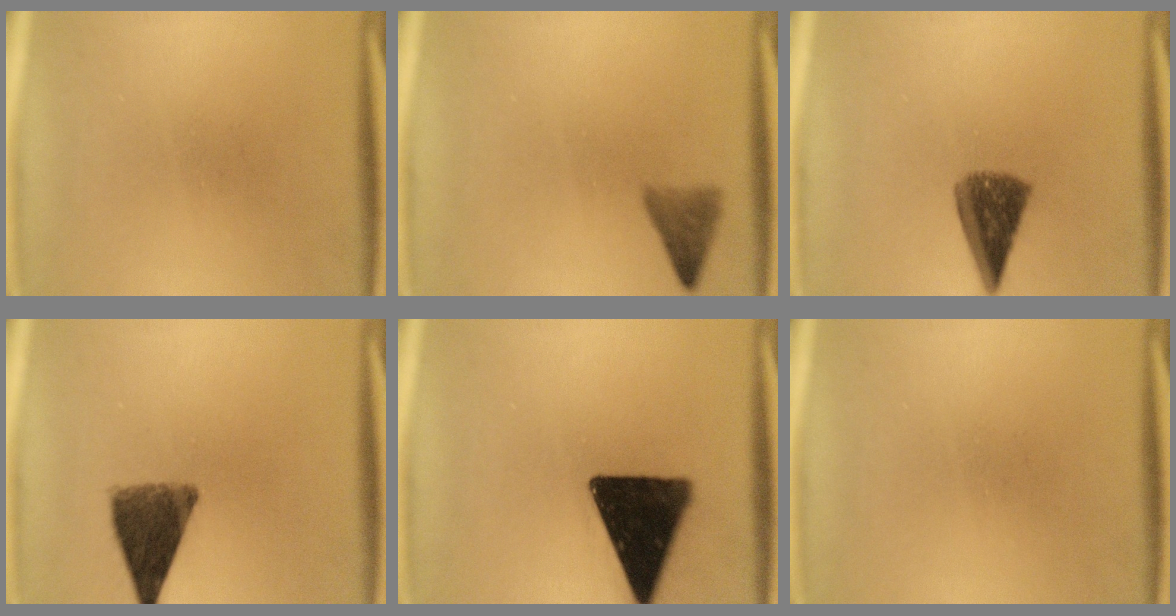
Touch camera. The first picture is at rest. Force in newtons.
{"total": 2.8}
{"total": 7.5}
{"total": 9.3}
{"total": 17.4}
{"total": 0.0}